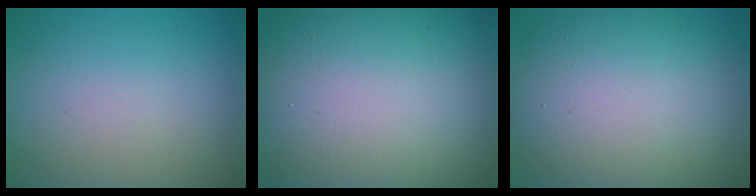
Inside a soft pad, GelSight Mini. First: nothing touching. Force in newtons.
{"total": 20.1, "press": 20.1, "slide": 1.0}
{"total": 13.0, "press": 13.0, "slide": 1.0}